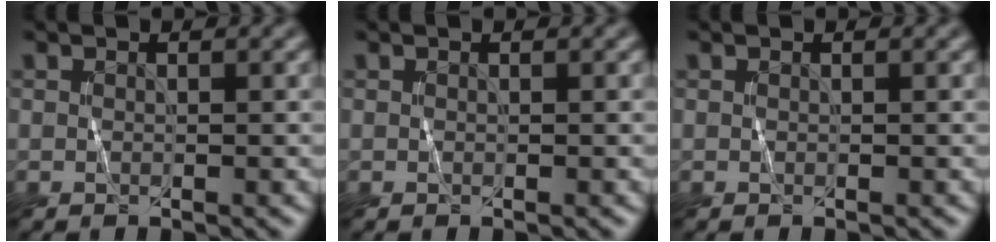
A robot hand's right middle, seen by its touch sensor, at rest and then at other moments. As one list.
[{"total": 0.0}, {"total": 0.0}]